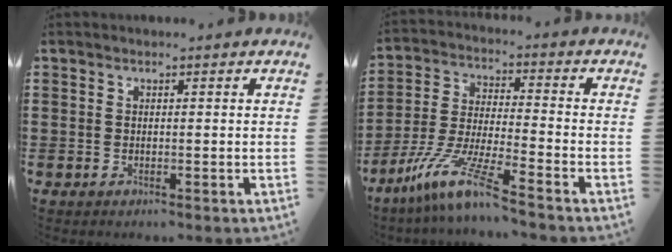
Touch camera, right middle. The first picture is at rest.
{"total": 10.1, "force": [-7.7, 0.1, 6.6], "torque": [-0.155, -0.013, -0.161]}